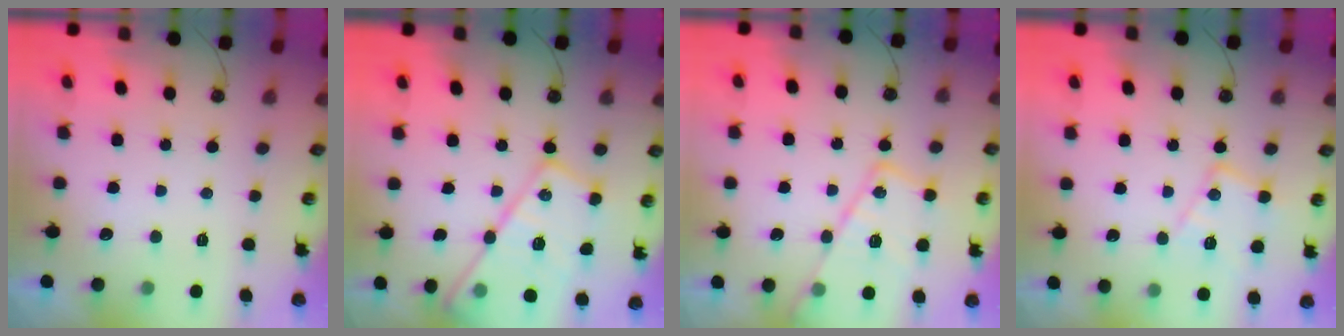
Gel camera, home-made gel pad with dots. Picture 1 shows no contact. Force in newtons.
{"total": 19.7, "press": 19.7, "slide": 1.0}
{"total": 18.1, "press": 18.0, "slide": 1.5}
{"total": 13.4, "press": 13.4, "slide": 1.0}